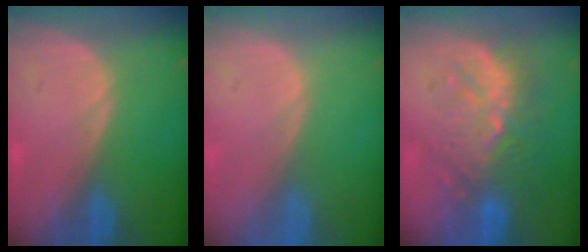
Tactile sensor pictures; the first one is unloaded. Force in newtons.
{"total": 0.0}
{"total": 9.0, "press": 8.9, "slide": 1.6}